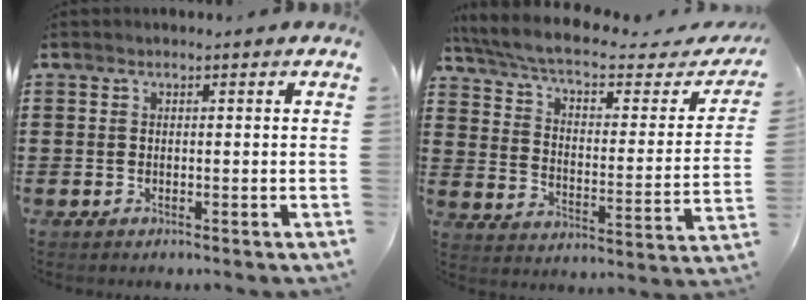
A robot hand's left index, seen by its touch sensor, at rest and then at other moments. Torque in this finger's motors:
{"motor_torque": [2.14, 0.00, 0.41, 0.11]}